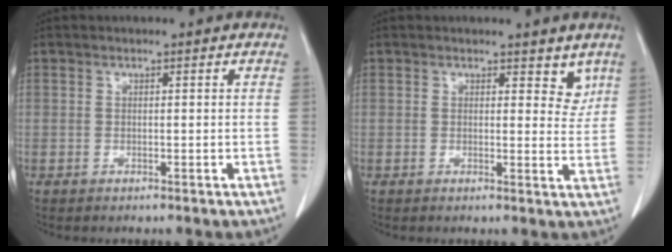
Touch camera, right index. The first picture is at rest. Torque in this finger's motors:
{"motor_torque": [-0.19, 0.23, 0.00, -0.01]}